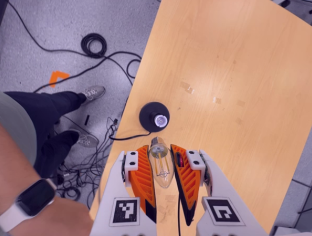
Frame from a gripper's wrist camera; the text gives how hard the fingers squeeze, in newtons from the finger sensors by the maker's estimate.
{"total": 20.5, "left": 22.6, "right": 18.3}